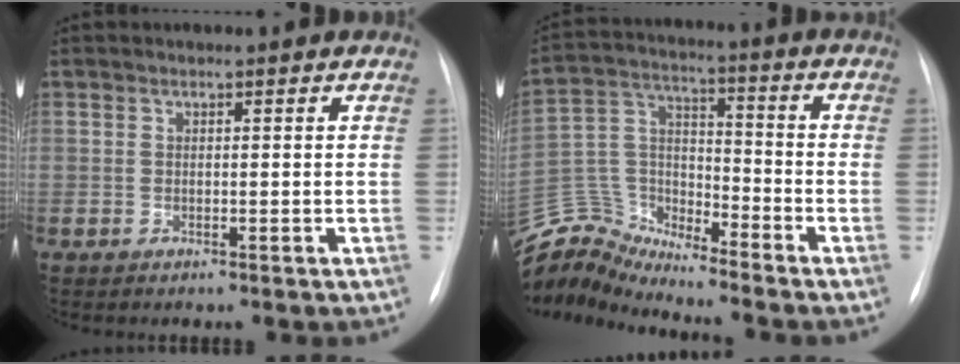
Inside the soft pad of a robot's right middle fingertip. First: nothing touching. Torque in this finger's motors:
{"motor_torque": [-0.27, -0.26, -0.08, -0.07]}